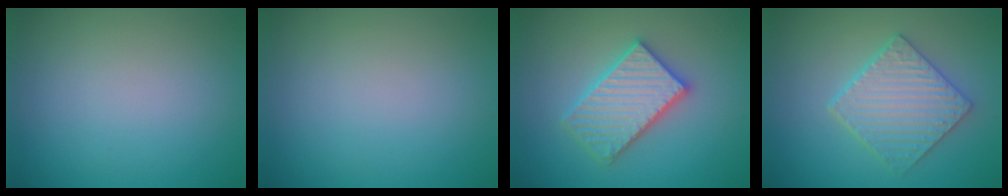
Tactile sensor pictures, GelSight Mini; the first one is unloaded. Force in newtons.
{"total": 0.0}
{"total": 5.4, "press": 5.3, "slide": 0.8}
{"total": 4.7, "press": 4.0, "slide": 2.4}